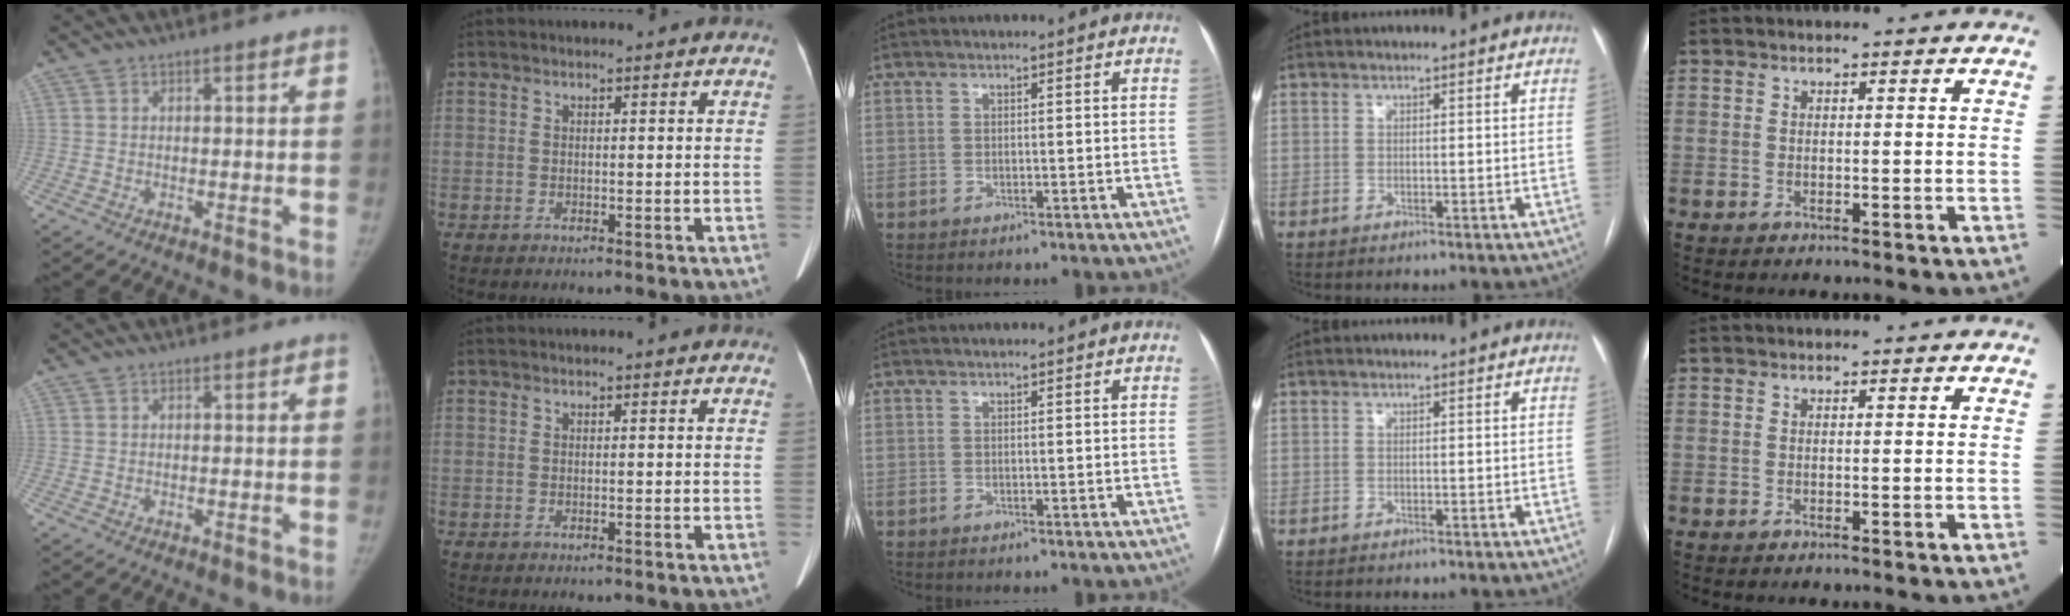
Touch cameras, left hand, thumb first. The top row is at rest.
{}